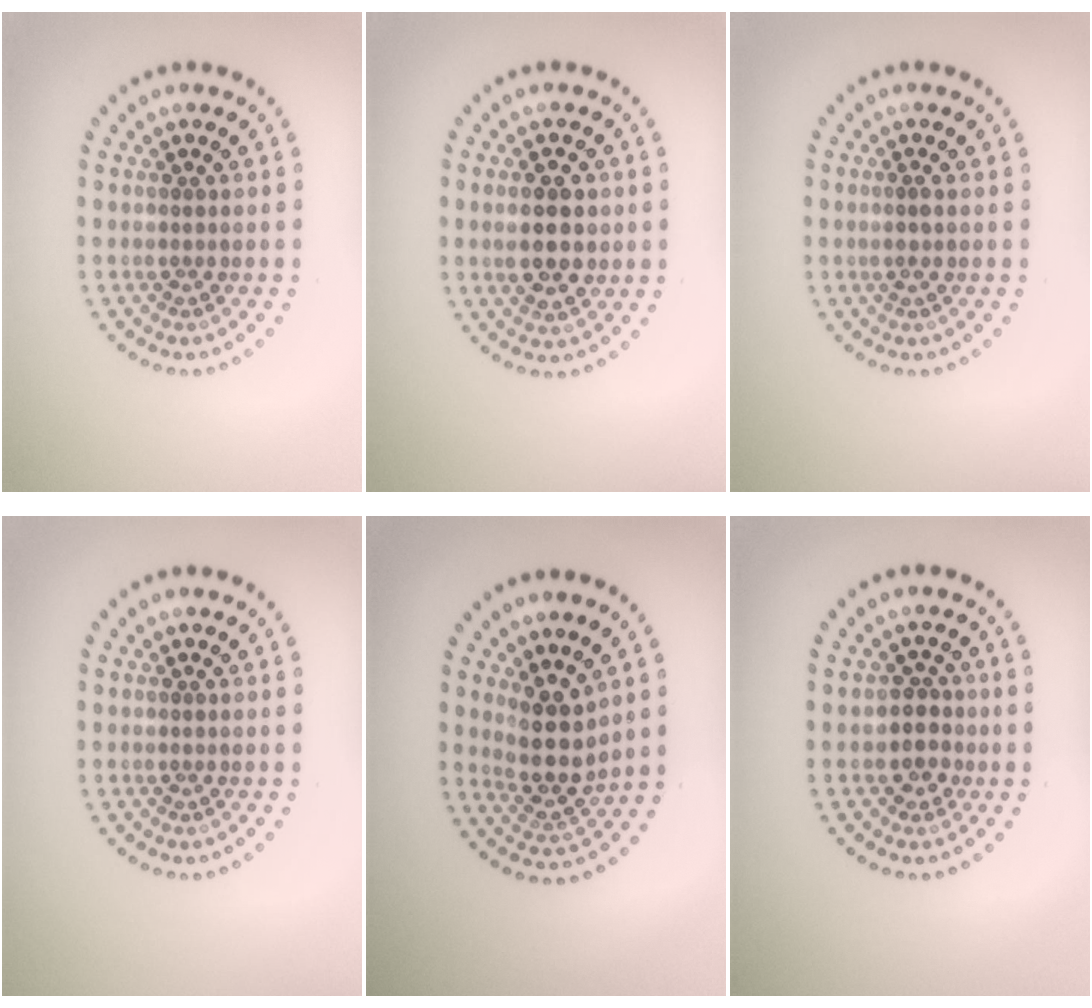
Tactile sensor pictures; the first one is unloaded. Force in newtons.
{"total": 4.0, "press": 4.0, "slide": 0.2}
{"total": 0.8, "press": 0.5, "slide": 0.6}
{"total": 0.0}
{"total": 4.0, "press": 3.3, "slide": 2.2}
{"total": 2.3, "press": 2.2, "slide": 0.9}